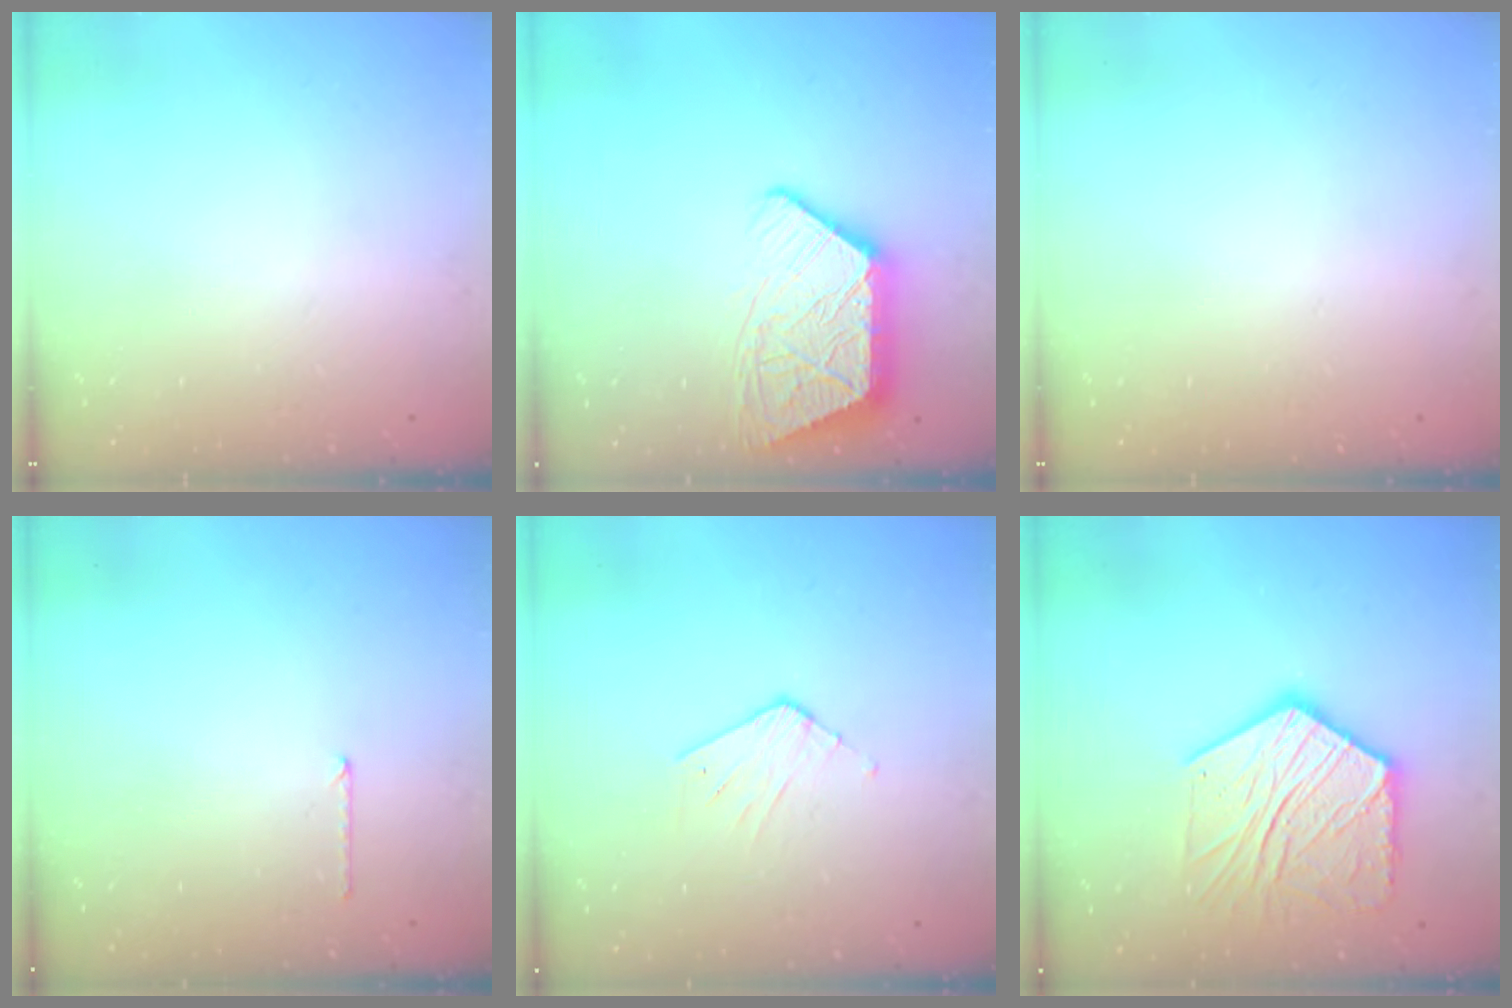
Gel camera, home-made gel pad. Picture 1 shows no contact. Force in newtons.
{"total": 15.2, "press": 15.1, "slide": 1.2}
{"total": 0.0}
{"total": 5.2, "press": 5.2, "slide": 0.4}
{"total": 3.3, "press": 3.3, "slide": 0.2}
{"total": 18.5, "press": 18.4, "slide": 1.4}